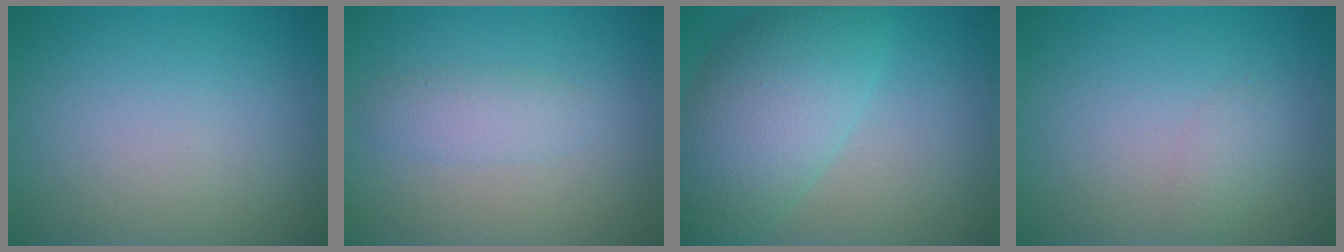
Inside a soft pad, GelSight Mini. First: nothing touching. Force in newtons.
{"total": 1.8, "press": 1.8, "slide": 0.1}
{"total": 8.0, "press": 8.0, "slide": 0.2}
{"total": 1.0, "press": 1.0, "slide": 0.1}